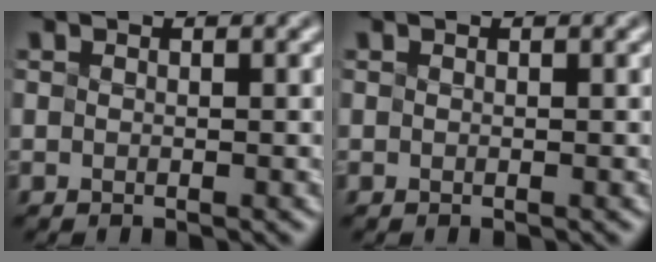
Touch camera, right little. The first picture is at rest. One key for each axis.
{"total": 0.0}